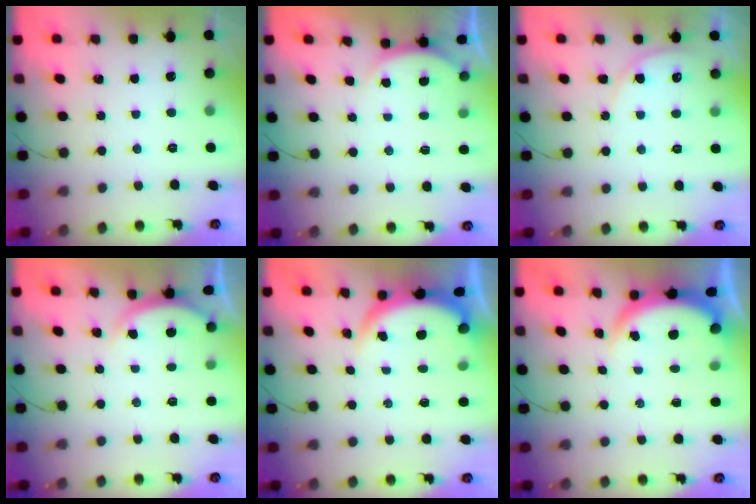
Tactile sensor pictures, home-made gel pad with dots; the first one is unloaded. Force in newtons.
{"total": 2.3, "press": 2.2, "slide": 0.6}
{"total": 5.7, "press": 5.7, "slide": 0.6}
{"total": 2.0, "press": 2.0, "slide": 0.5}
{"total": 3.7, "press": 3.7, "slide": 0.2}
{"total": 3.8, "press": 3.8, "slide": 0.2}